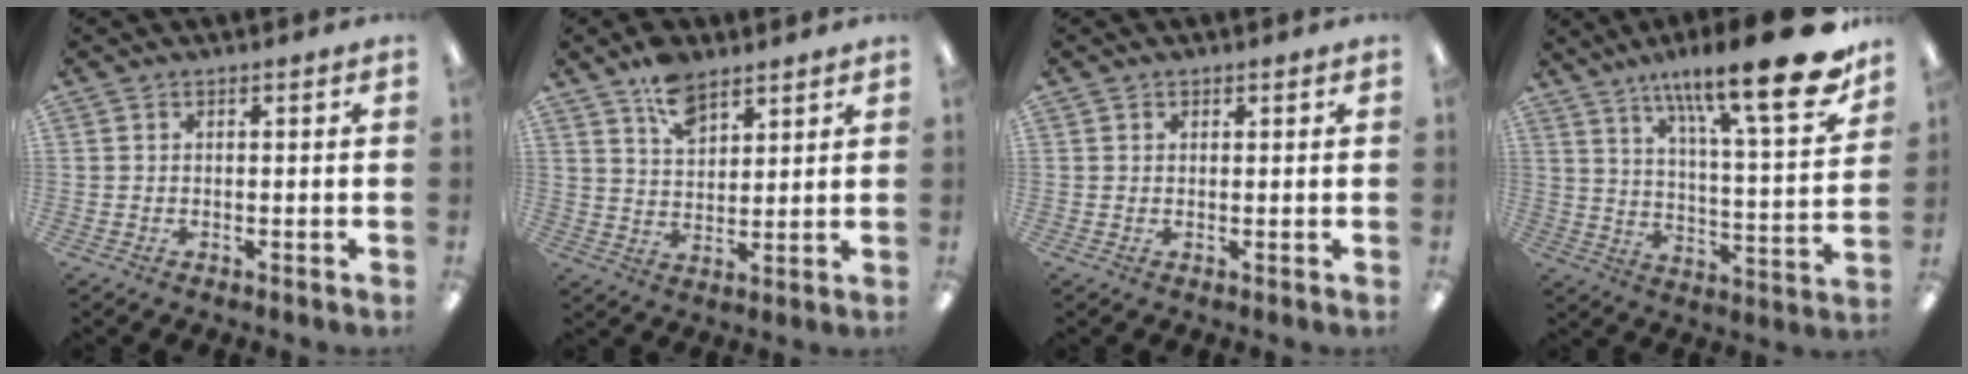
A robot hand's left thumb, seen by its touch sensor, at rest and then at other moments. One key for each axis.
{"total": 8.5, "fx": 6.1, "fy": 4.6, "fz": 3.8, "tx": -0.062, "ty": -0.028, "tz": 0.110}
{"total": 1.0, "fx": 0.8, "fy": 0.7, "fz": 0.1, "tx": -0.001, "ty": 0.002, "tz": 0.014}
{"total": 23.2, "fx": 15.5, "fy": 4.6, "fz": 16.6, "tx": -0.242, "ty": -0.104, "tz": 0.239}